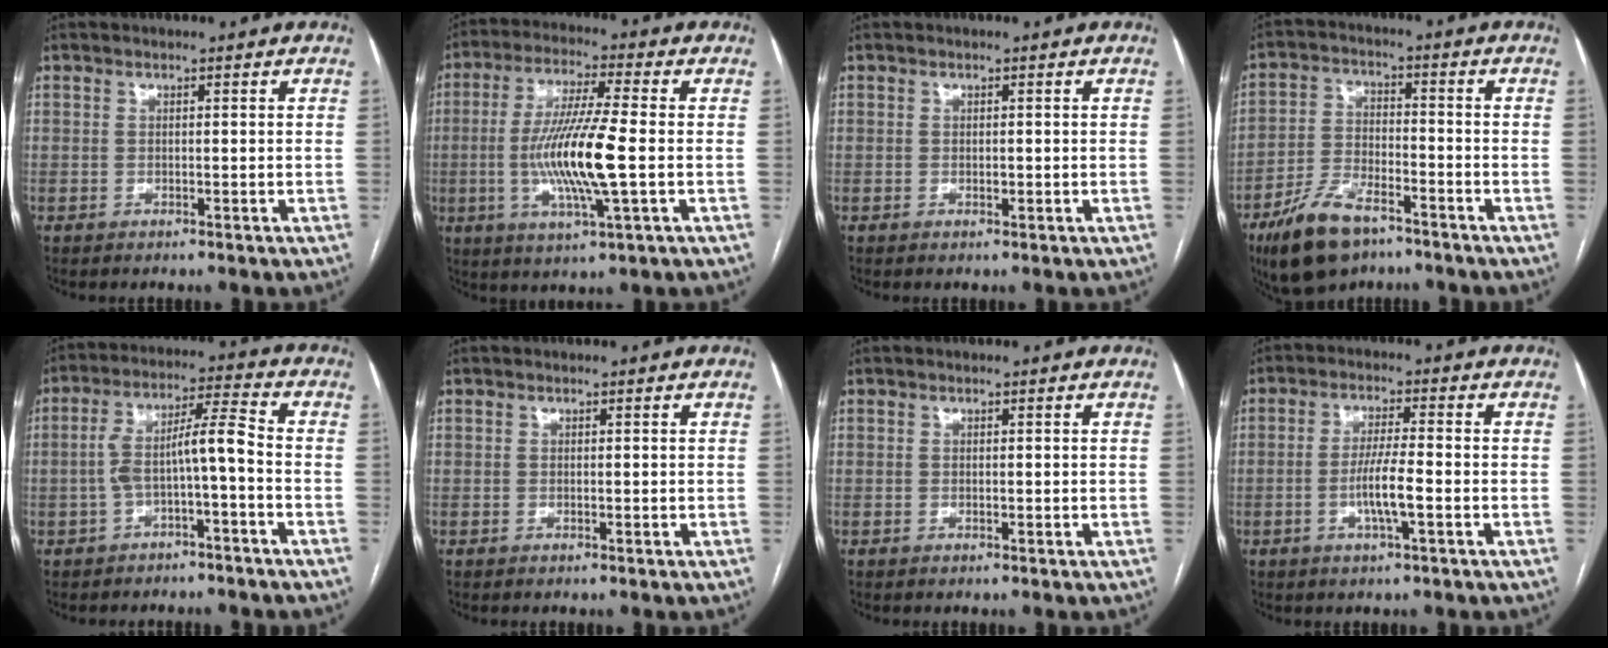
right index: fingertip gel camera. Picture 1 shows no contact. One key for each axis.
{"total": 12.9, "fx": -1.6, "fy": 0.5, "fz": 12.8, "tx": -0.252, "ty": -0.009, "tz": -0.034}
{"total": 0.7, "fx": -0.1, "fy": 0.4, "fz": 0.6, "tx": -0.009, "ty": 0.000, "tz": -0.001}
{"total": 10.7, "fx": -7.2, "fy": 4.2, "fz": 6.7, "tx": -0.142, "ty": -0.010, "tz": -0.131}
{"total": 7.7, "fx": -2.0, "fy": 0.9, "fz": 7.4, "tx": -0.134, "ty": 0.039, "tz": -0.031}
{"total": 0.0}
{"total": 0.0}
{"total": 5.6, "fx": -1.7, "fy": 0.2, "fz": 5.3, "tx": -0.103, "ty": -0.003, "tz": -0.032}